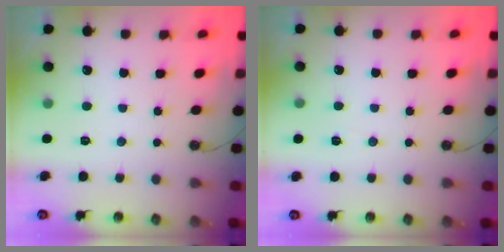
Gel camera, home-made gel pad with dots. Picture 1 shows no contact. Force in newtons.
{"total": 5.1, "press": 2.6, "slide": 4.4}